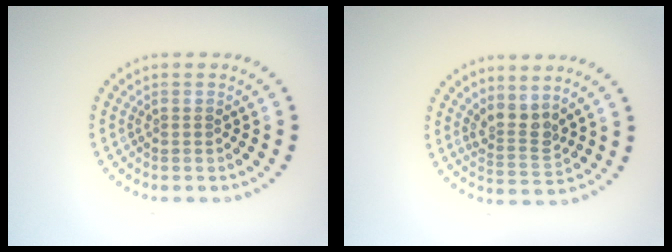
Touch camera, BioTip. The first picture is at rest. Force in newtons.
{"total": 2.7, "press": 2.0, "slide": 1.8}